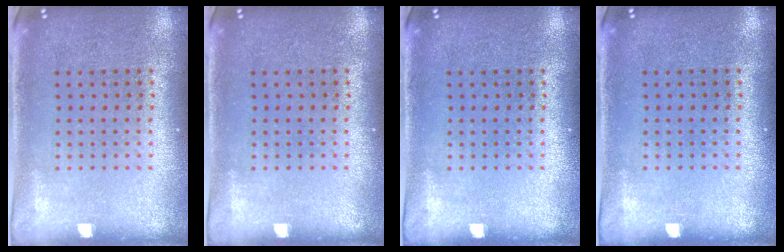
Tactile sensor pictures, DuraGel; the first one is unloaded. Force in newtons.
{"total": 0.0}
{"total": 0.0}
{"total": 0.0}